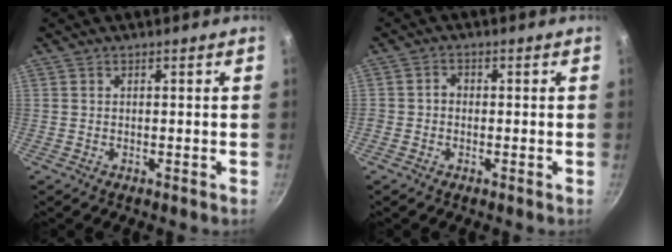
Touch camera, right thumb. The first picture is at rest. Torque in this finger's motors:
{"motor_torque": [0.31, 0.55, 0.49, 0.00, 0.00]}